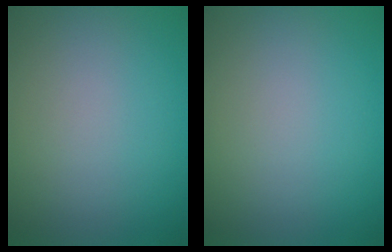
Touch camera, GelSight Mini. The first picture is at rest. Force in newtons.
{"total": 0.0}